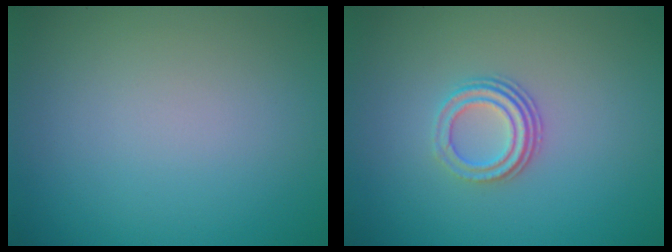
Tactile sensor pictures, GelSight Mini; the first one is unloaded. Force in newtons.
{"total": 2.9, "press": 2.0, "slide": 2.0}